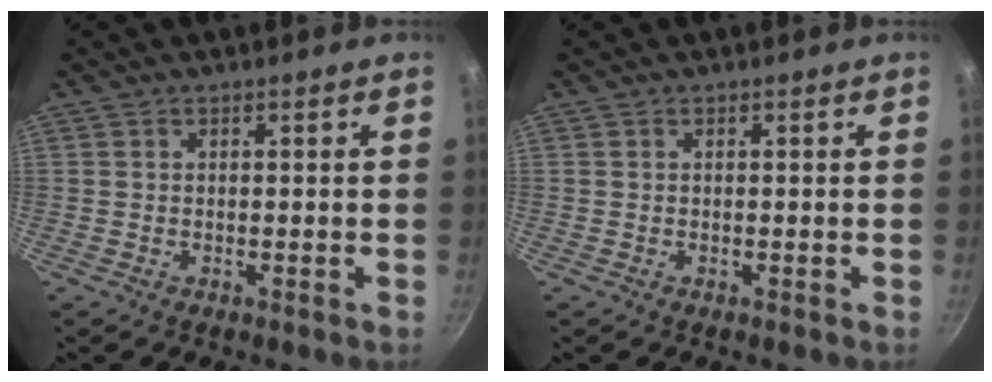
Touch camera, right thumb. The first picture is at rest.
{"total": 0.0}